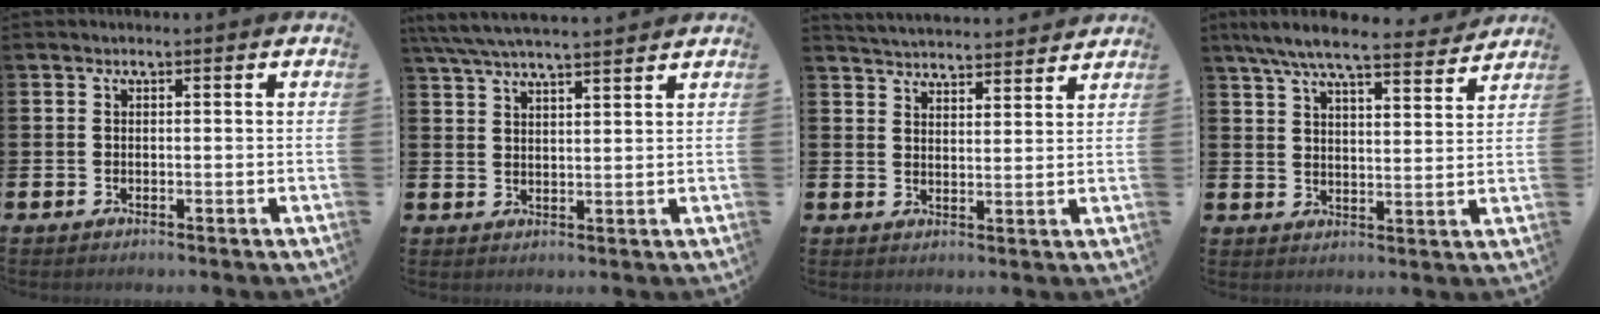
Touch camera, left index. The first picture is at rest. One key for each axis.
{"total": 5.2, "fx": 4.8, "fy": 0.2, "fz": 1.9, "tx": -0.053, "ty": -0.016, "tz": 0.088}
{"total": 4.2, "fx": 4.2, "fy": 0.2, "fz": -0.2, "tx": -0.005, "ty": -0.032, "tz": 0.073}
{"total": 8.2, "fx": 7.4, "fy": 1.1, "fz": 3.3, "tx": -0.070, "ty": -0.043, "tz": 0.128}